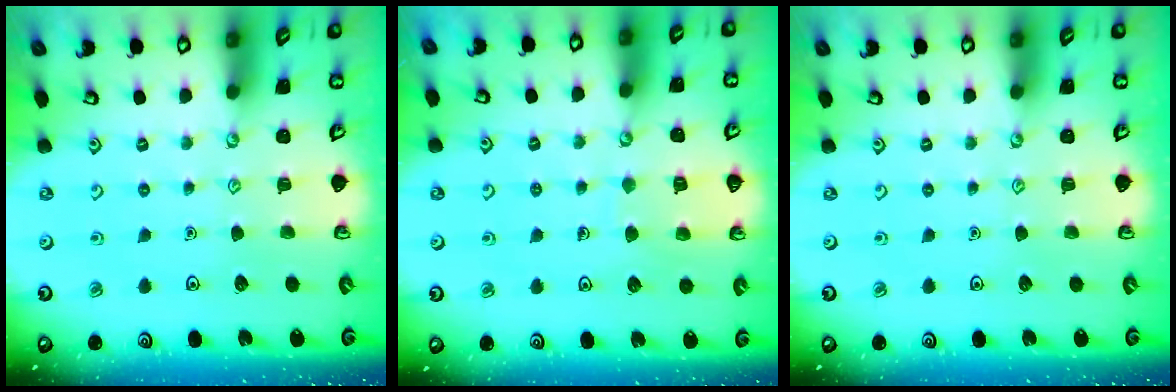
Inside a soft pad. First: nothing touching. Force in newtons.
{"total": 5.7, "press": 5.7, "slide": 0.5}
{"total": 0.0}